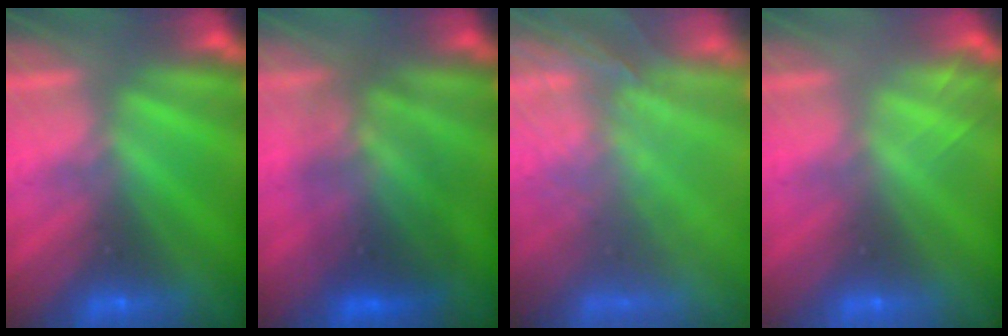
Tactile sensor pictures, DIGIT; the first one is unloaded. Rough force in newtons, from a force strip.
{"total": 3.6}
{"total": 7.1}
{"total": 2.0}